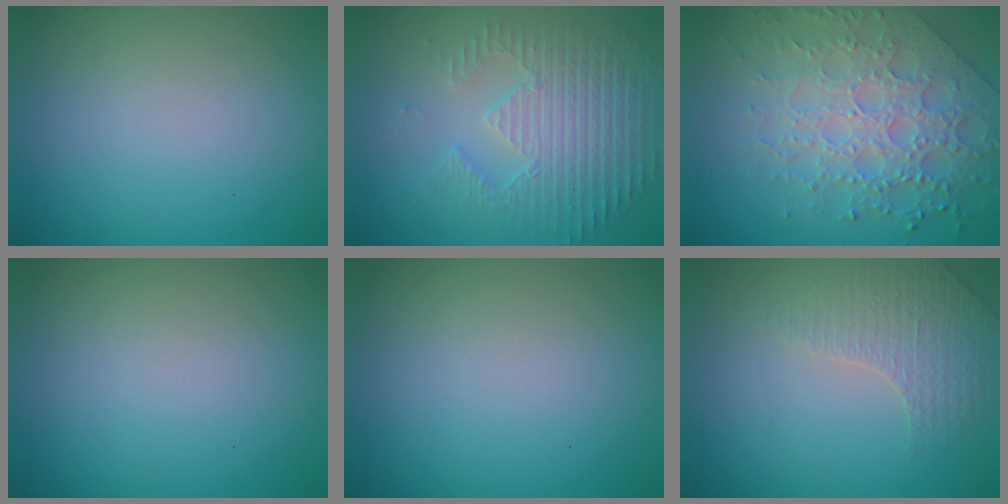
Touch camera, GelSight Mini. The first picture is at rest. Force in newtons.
{"total": 3.9, "press": 3.6, "slide": 1.5}
{"total": 6.4, "press": 5.3, "slide": 3.6}
{"total": 0.0}
{"total": 0.0}
{"total": 1.8, "press": 1.6, "slide": 0.8}